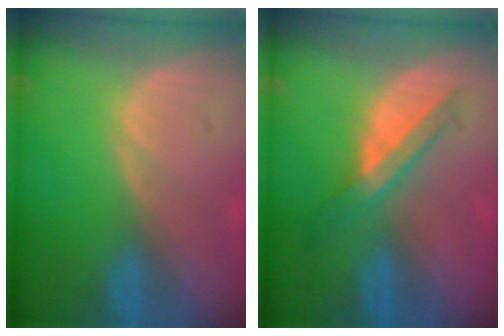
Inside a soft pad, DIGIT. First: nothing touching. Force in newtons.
{"total": 5.8, "press": 5.3, "slide": 2.3}